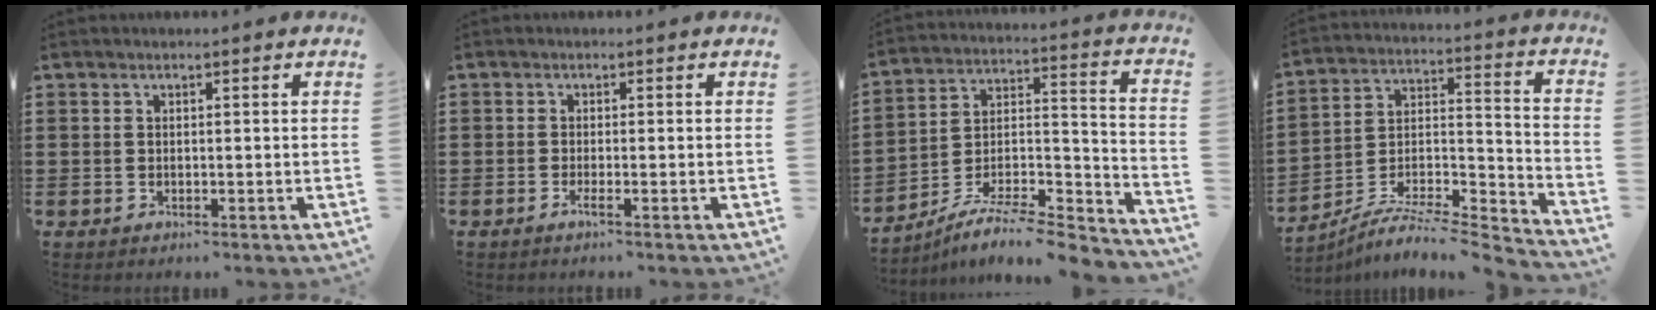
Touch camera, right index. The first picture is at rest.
{"total": 1.3, "force": [-0.8, -0.1, 1.1], "torque": [-0.018, -0.005, -0.014]}
{"total": 7.0, "force": [-6.3, 1.2, 2.9], "torque": [-0.045, 0.003, -0.124]}
{"total": 6.0, "force": [-5.6, 0.8, 1.9], "torque": [-0.032, -0.003, -0.114]}